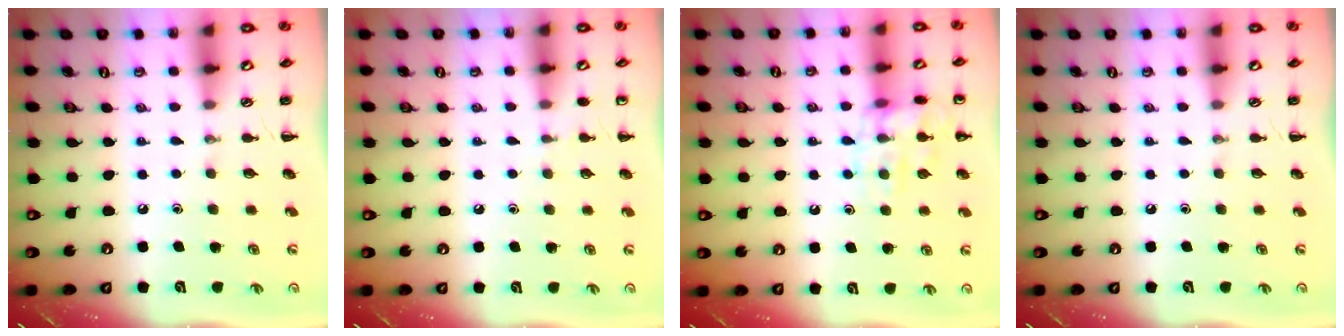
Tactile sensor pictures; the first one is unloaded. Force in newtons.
{"total": 3.8, "press": 3.6, "slide": 1.3}
{"total": 12.0, "press": 12.0, "slide": 0.6}
{"total": 0.0}